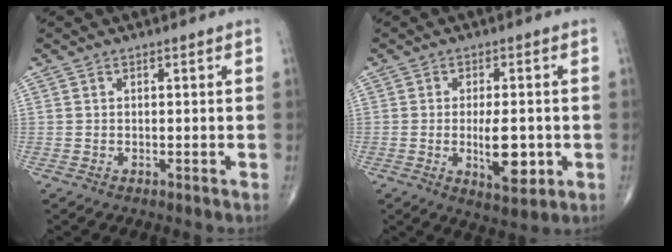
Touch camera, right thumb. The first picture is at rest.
{"total": 8.2, "force": [-1.4, 3.3, 7.4], "torque": [-0.103, -0.008, -0.014]}